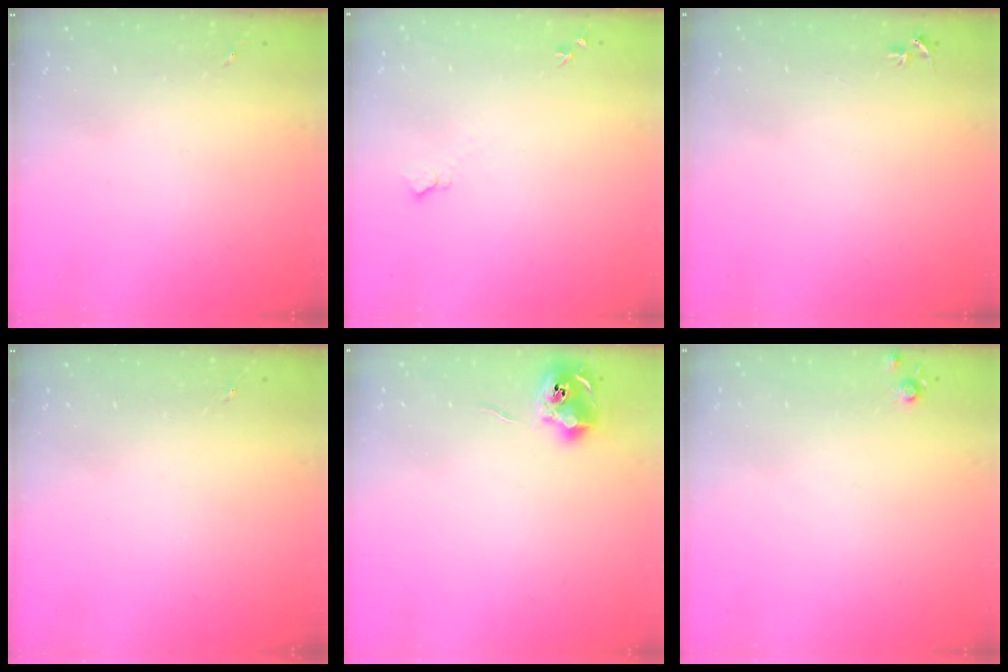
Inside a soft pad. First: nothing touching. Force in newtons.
{"total": 5.5, "press": 5.5, "slide": 0.7}
{"total": 3.1, "press": 3.1, "slide": 0.3}
{"total": 0.0}
{"total": 8.8, "press": 8.8, "slide": 0.1}
{"total": 5.1, "press": 5.1, "slide": 0.7}